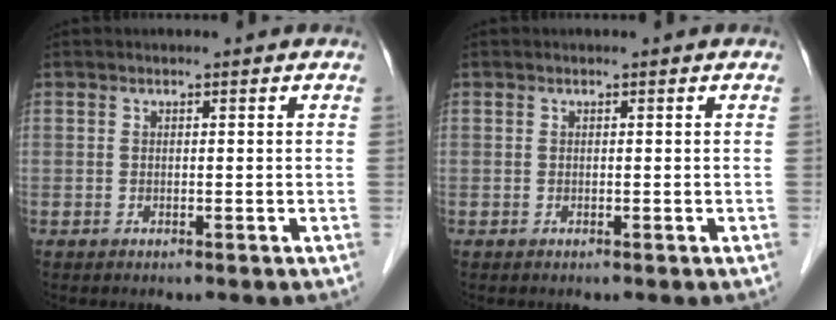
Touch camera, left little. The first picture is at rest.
{"total": 0.0}